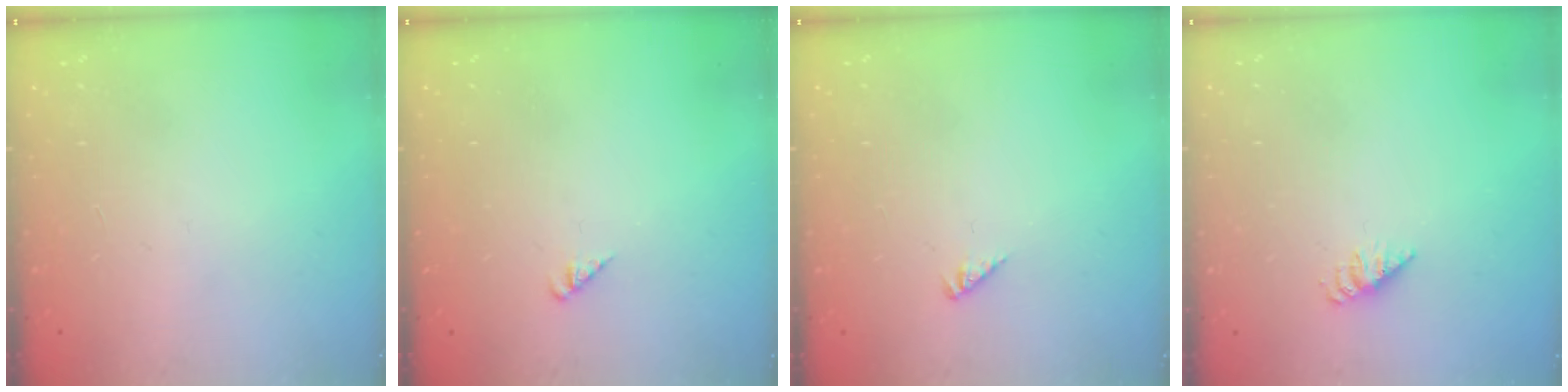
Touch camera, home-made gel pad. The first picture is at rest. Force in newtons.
{"total": 1.3, "press": 1.3, "slide": 0.3}
{"total": 0.7, "press": 0.7, "slide": 0.3}
{"total": 2.6, "press": 2.6, "slide": 0.4}